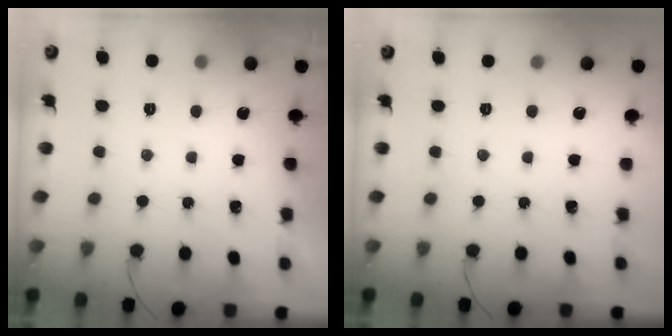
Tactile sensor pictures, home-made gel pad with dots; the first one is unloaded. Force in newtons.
{"total": 0.0}